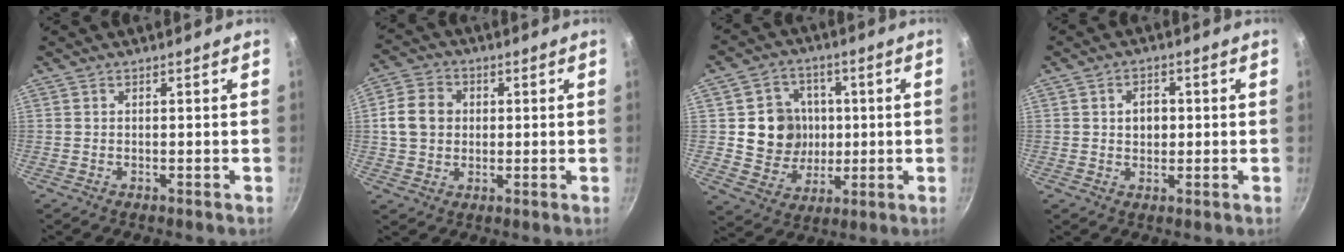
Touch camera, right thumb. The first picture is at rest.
{"total": 8.5, "force": [1.0, 7.1, 4.5], "torque": [-0.059, 0.008, 0.008]}
{"total": 12.0, "force": [0.8, 11.1, 4.7], "torque": [-0.039, 0.000, 0.019]}
{"total": 4.2, "force": [0.4, 3.2, 2.6], "torque": [-0.025, 0.004, 0.006]}